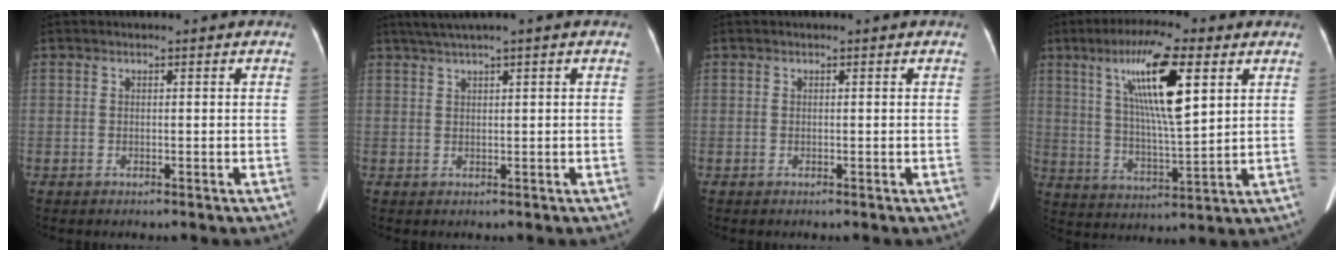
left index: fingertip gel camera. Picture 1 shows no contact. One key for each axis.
{"total": 3.3, "fx": 2.3, "fy": -0.5, "fz": 2.3, "tx": -0.049, "ty": 0.017, "tz": 0.047}
{"total": 0.0}
{"total": 13.3, "fx": 5.5, "fy": 2.0, "fz": 12.0, "tx": -0.225, "ty": 0.004, "tz": 0.098}